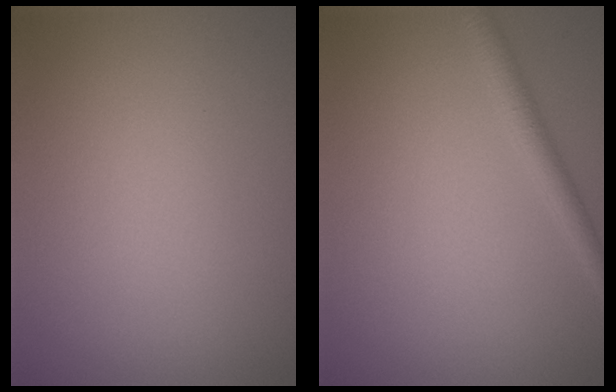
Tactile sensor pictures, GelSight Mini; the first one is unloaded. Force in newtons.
{"total": 1.9, "press": 1.9, "slide": 0.1}